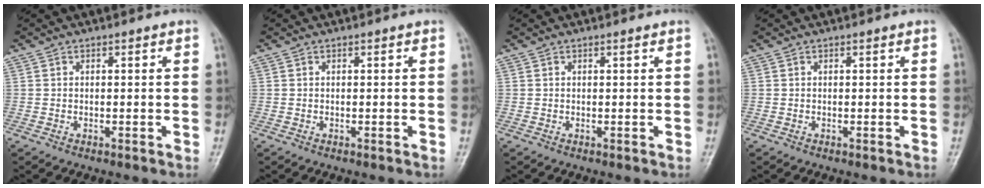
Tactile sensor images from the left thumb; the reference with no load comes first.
{"total": 0.0}
{"total": 0.0}
{"total": 0.0}